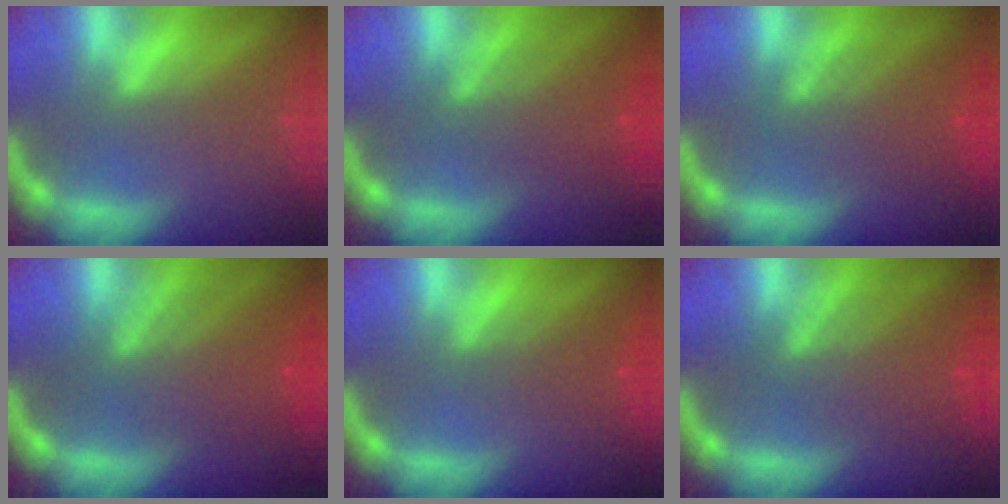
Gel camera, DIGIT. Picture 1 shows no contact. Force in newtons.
{"total": 5.1}
{"total": 5.1}
{"total": 7.1}
{"total": 2.5}
{"total": 6.1}